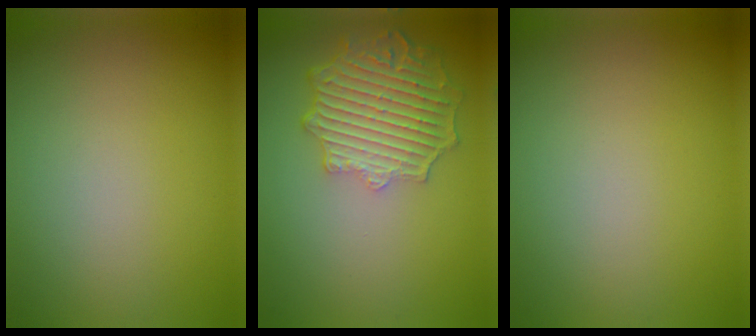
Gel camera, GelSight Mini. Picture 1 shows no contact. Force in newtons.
{"total": 6.3, "press": 5.0, "slide": 3.7}
{"total": 0.0}